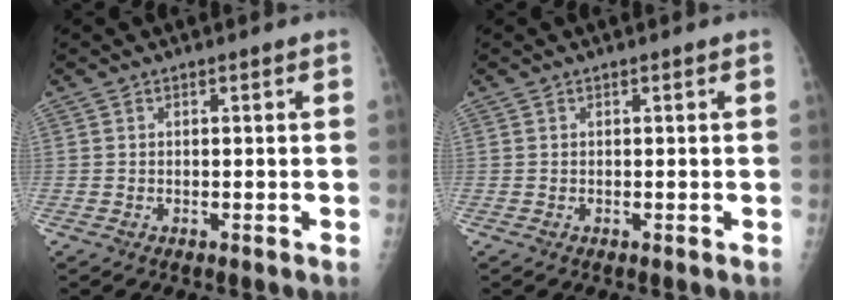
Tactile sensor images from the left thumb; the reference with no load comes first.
{"total": 0.0}